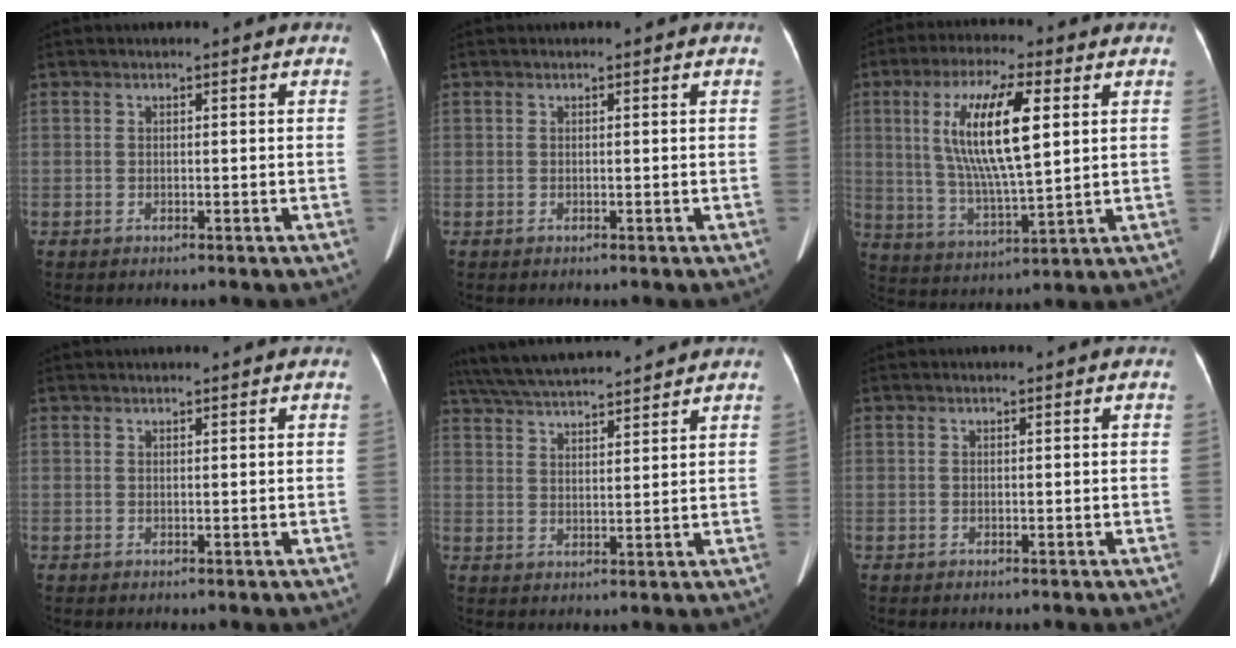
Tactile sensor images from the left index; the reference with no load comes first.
{"total": 0.0}
{"total": 13.2, "force": [3.3, 2.2, 12.6], "torque": [-0.247, -0.002, 0.065]}
{"total": 2.4, "force": [2.2, 0.0, 0.9], "torque": [-0.011, 0.014, 0.027]}
{"total": 13.9, "force": [12.7, 1.0, 5.6], "torque": [-0.106, 0.027, 0.204]}
{"total": 0.0}